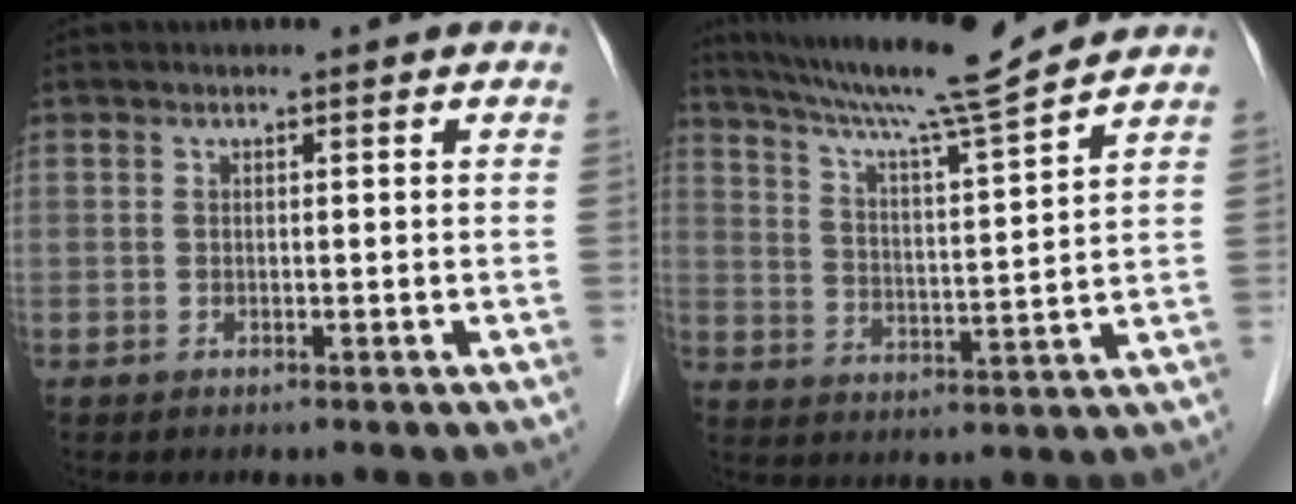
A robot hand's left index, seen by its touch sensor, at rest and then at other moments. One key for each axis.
{"total": 13.9, "fx": 12.5, "fy": -1.7, "fz": 5.8, "tx": -0.109, "ty": -0.006, "tz": 0.201}